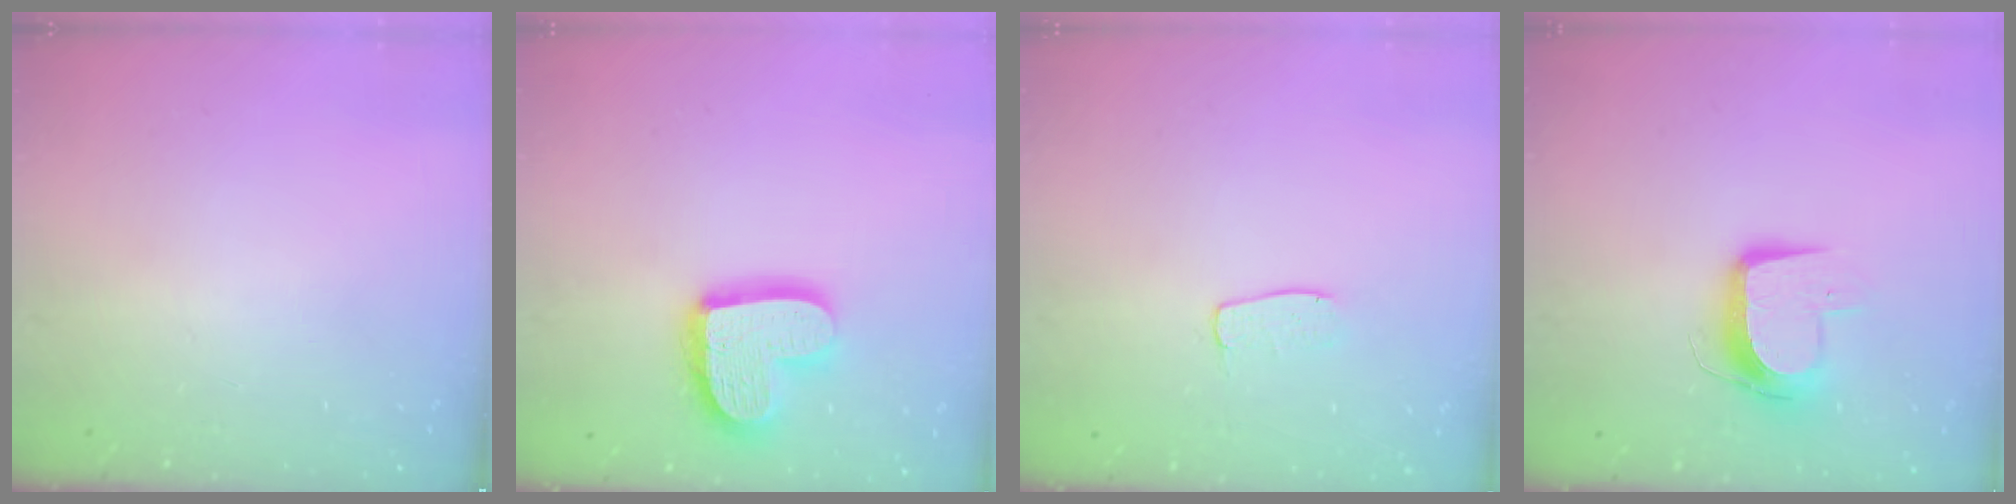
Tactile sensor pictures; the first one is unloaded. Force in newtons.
{"total": 17.2, "press": 17.1, "slide": 1.4}
{"total": 4.5, "press": 4.5, "slide": 0.3}
{"total": 10.0, "press": 10.0, "slide": 0.3}